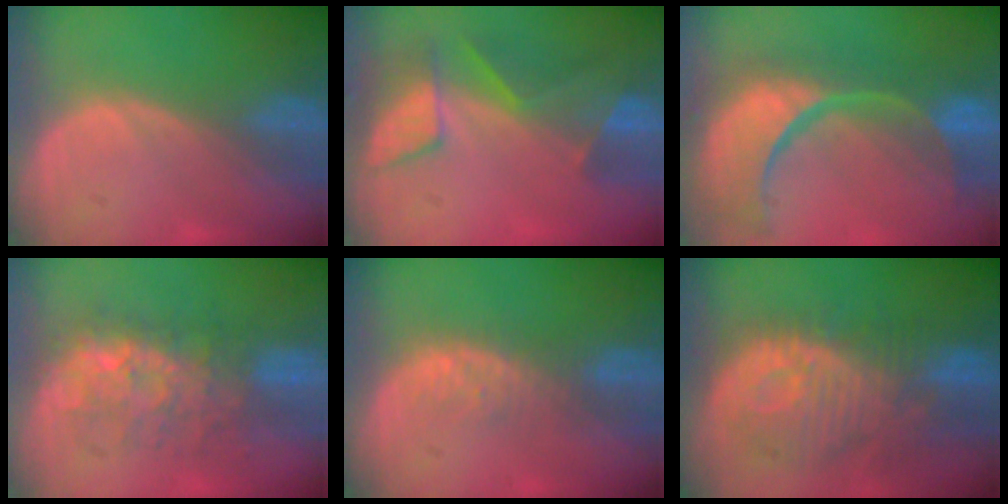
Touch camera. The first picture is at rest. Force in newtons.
{"total": 8.6, "press": 7.3, "slide": 4.5}
{"total": 14.6, "press": 11.6, "slide": 8.9}
{"total": 8.5, "press": 8.5, "slide": 0.3}
{"total": 2.8, "press": 2.8, "slide": 0.3}
{"total": 12.4, "press": 11.1, "slide": 5.6}